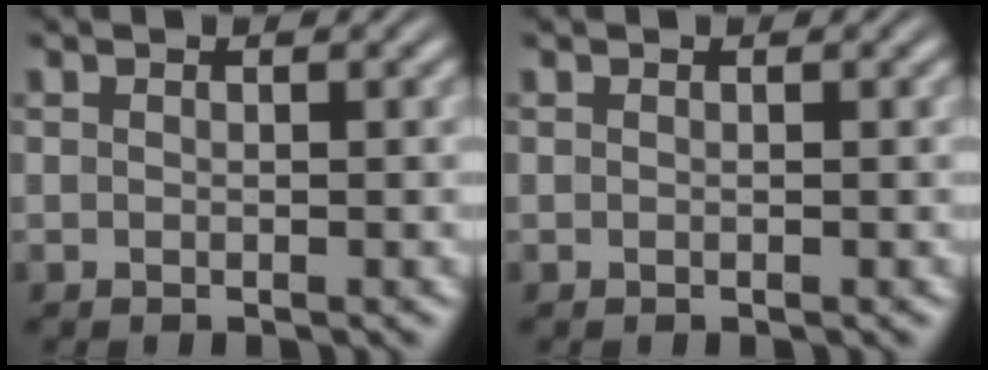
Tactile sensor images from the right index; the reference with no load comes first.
{"total": 0.0}